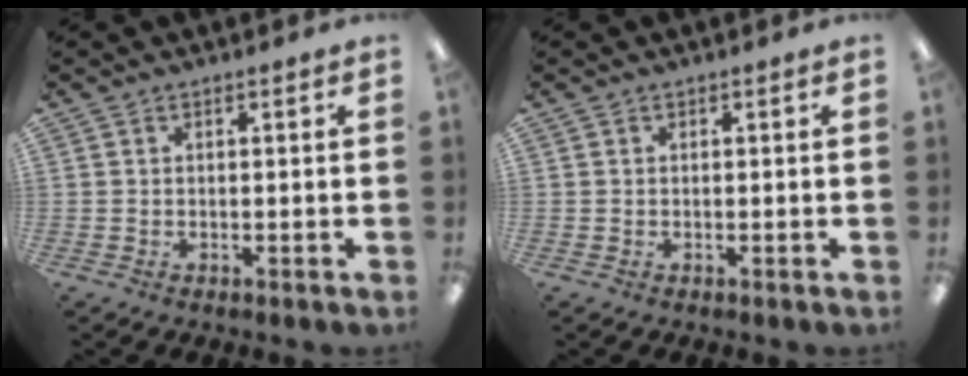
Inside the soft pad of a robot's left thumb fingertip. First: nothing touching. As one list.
[{"total": 0.0}]